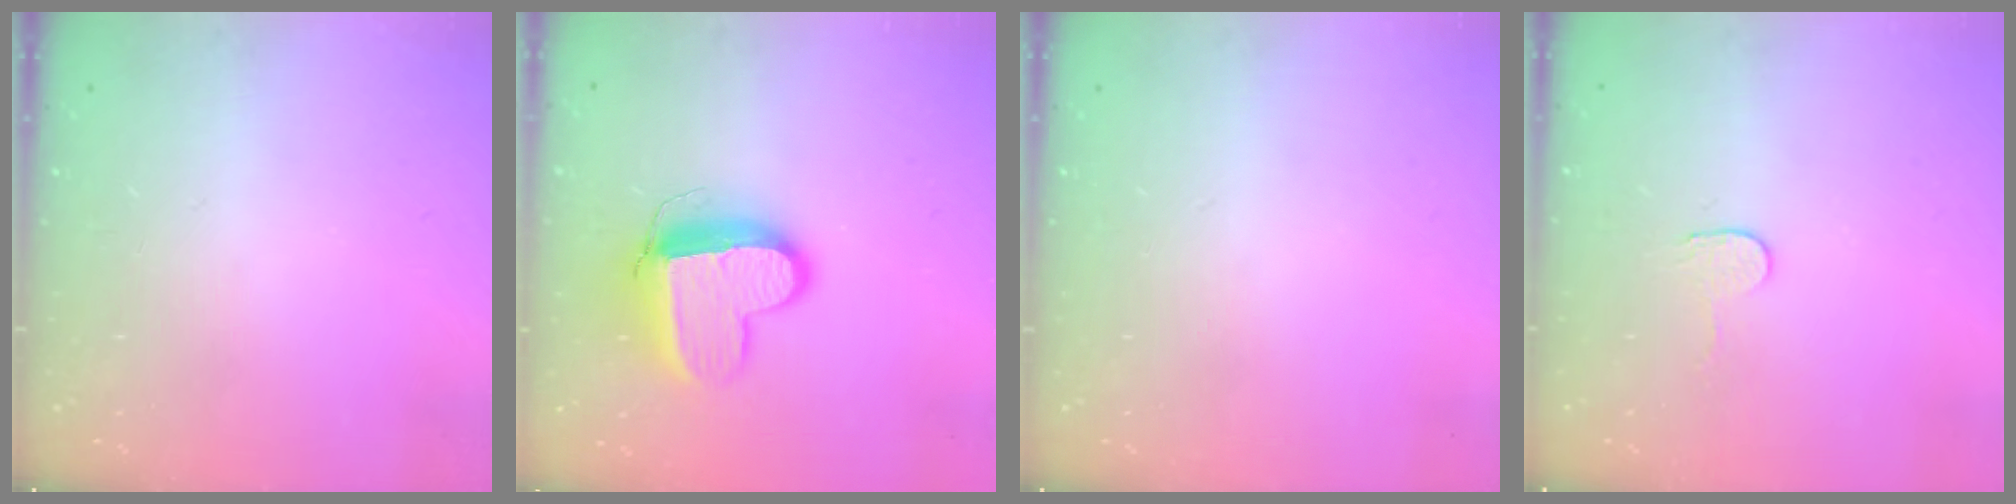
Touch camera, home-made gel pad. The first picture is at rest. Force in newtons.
{"total": 12.7, "press": 12.6, "slide": 1.4}
{"total": 0.0}
{"total": 2.7, "press": 2.7, "slide": 0.2}